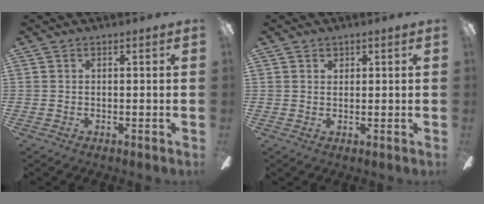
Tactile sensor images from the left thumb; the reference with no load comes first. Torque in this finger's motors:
{"motor_torque": [0.10, -0.22, -0.18, -0.13, -0.05]}